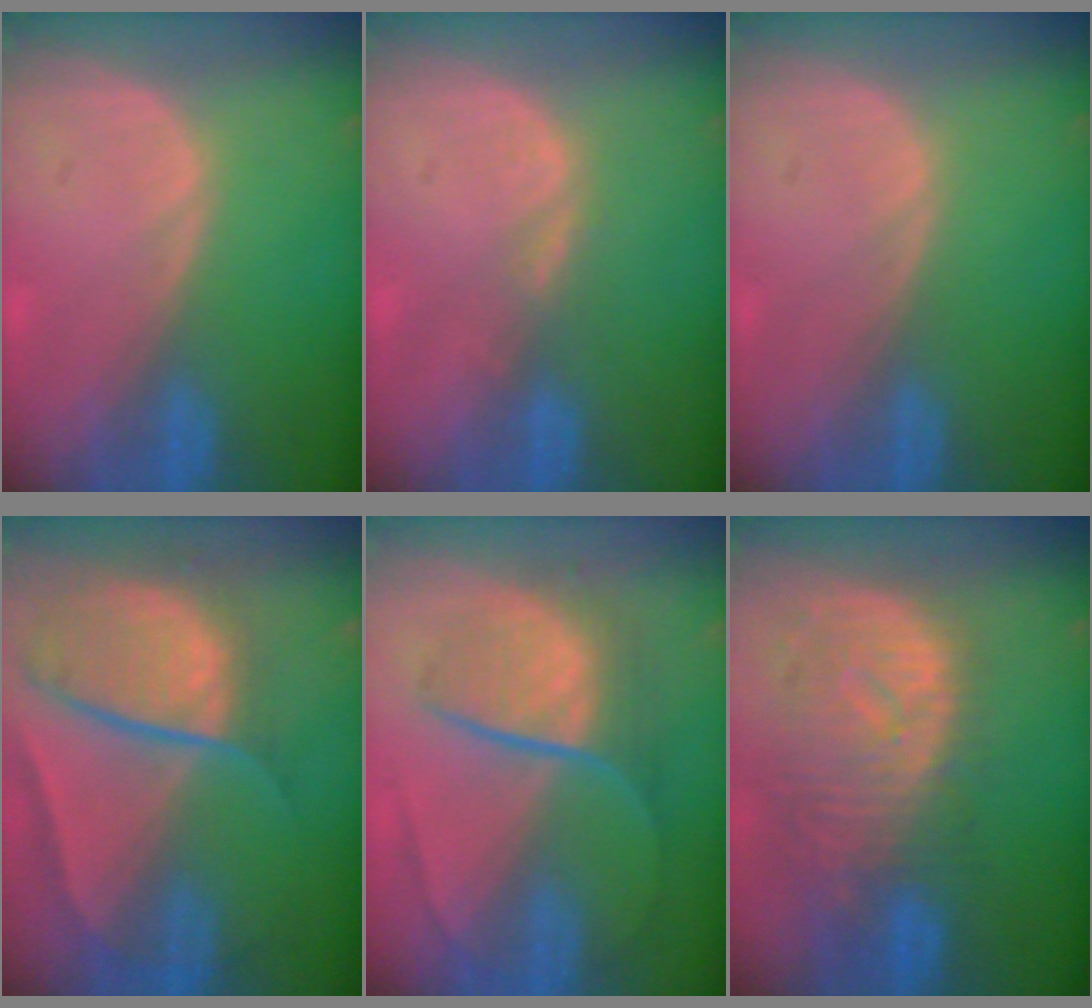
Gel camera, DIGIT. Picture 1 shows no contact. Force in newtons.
{"total": 1.9, "press": 1.5, "slide": 1.1}
{"total": 0.0}
{"total": 10.7, "press": 8.9, "slide": 5.9}
{"total": 8.3, "press": 7.6, "slide": 3.3}
{"total": 11.0, "press": 9.8, "slide": 5.1}